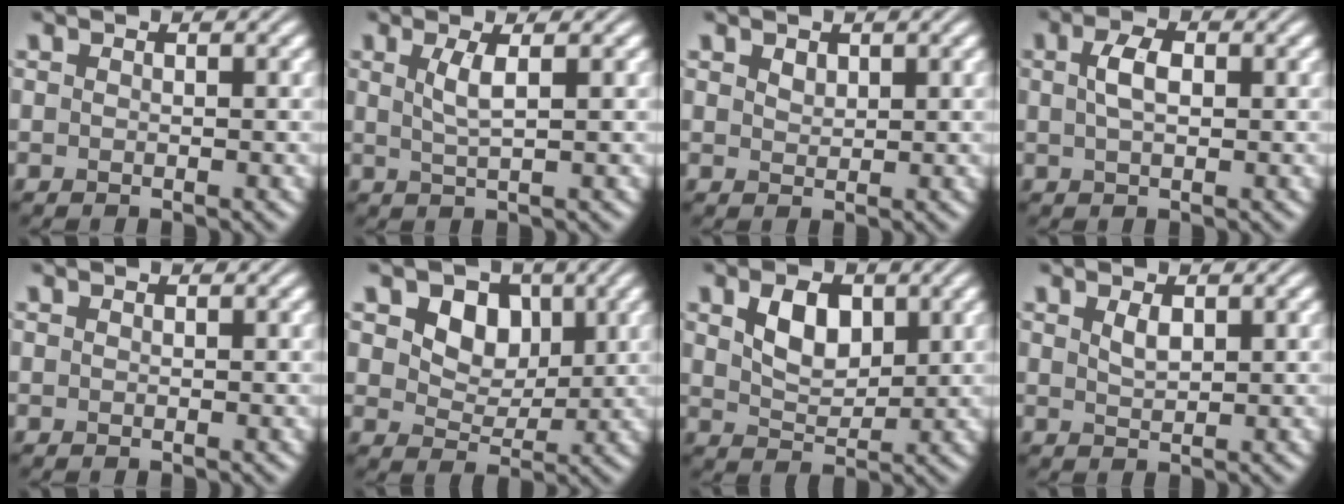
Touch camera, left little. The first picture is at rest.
{"total": 2.3, "force": [0.7, 0.5, 2.1], "torque": [-0.042, -0.002, 0.012]}
{"total": 1.1, "force": [0.8, 0.6, 0.4], "torque": [-0.010, 0.000, 0.016]}
{"total": 2.6, "force": [0.5, 1.4, 2.1], "torque": [-0.046, 0.004, 0.006]}
{"total": 0.0}
{"total": 4.7, "force": [1.8, 3.5, 2.7], "torque": [-0.054, -0.011, 0.027]}
{"total": 4.2, "force": [1.5, 2.6, 2.9], "torque": [-0.059, 0.002, 0.029]}
{"total": 1.5, "force": [0.8, 0.7, 1.1], "torque": [-0.025, 0.000, 0.018]}